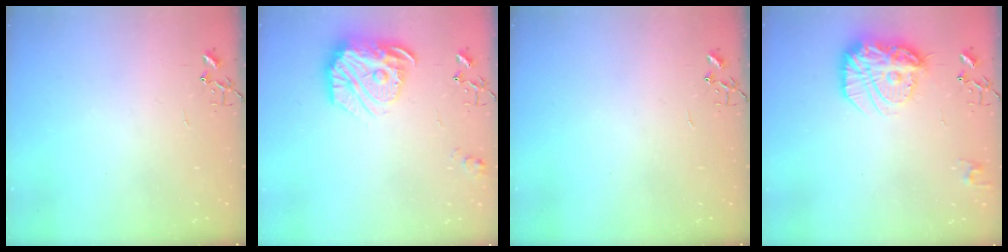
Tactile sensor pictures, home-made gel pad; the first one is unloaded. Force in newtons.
{"total": 19.3, "press": 19.2, "slide": 1.9}
{"total": 0.0}
{"total": 18.8, "press": 18.7, "slide": 1.6}